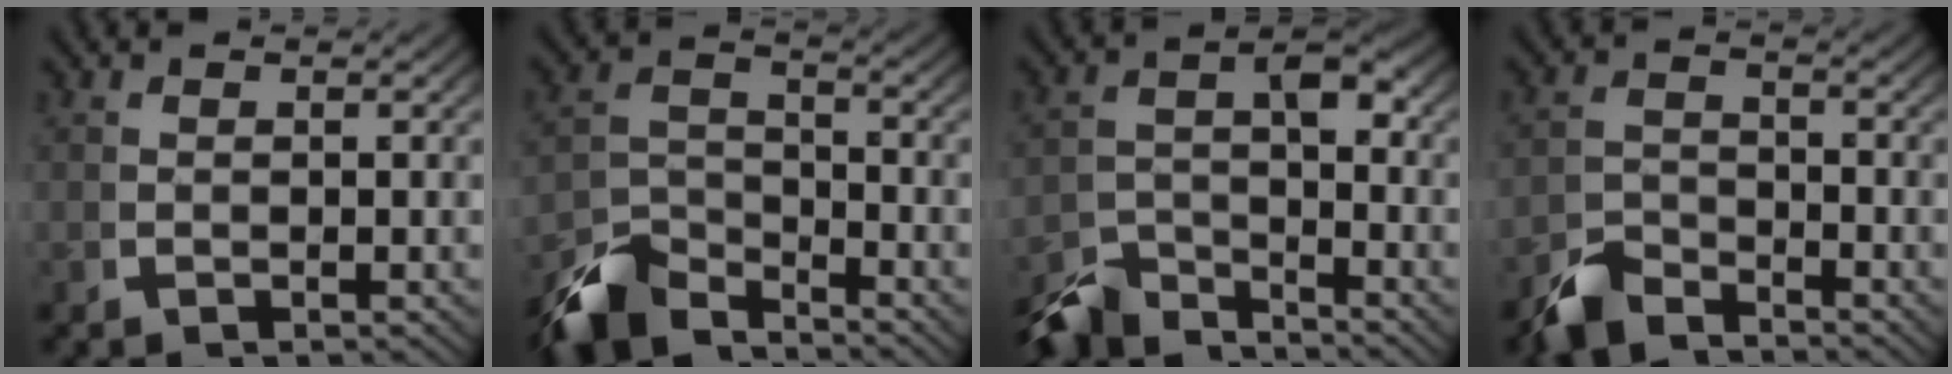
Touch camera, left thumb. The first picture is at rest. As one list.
[{"total": 6.6, "force": [-4.7, 3.3, 3.2], "torque": [-0.046, -0.022, -0.084]}, {"total": 6.9, "force": [-4.4, 3.3, 4.1], "torque": [-0.050, -0.023, -0.077]}, {"total": 3.8, "force": [-3.5, 1.2, 0.7], "torque": [-0.009, -0.015, -0.067]}]